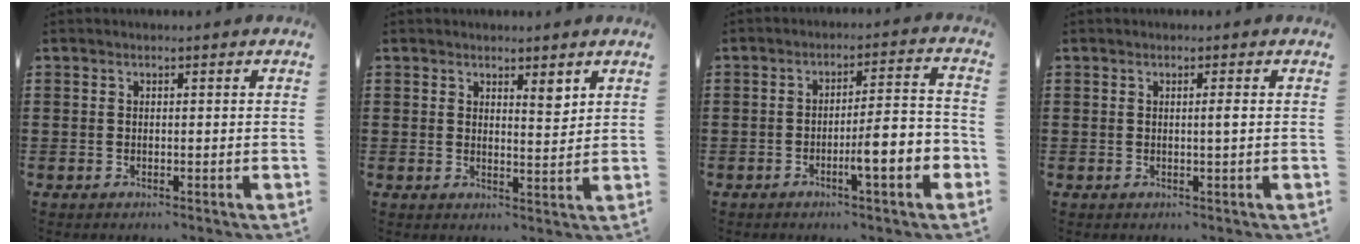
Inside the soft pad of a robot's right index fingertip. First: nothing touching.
{"total": 2.8, "force": [2.3, 0.8, 1.4], "torque": [-0.022, 0.001, 0.040]}
{"total": 6.9, "force": [-2.9, 0.9, 6.2], "torque": [-0.090, -0.003, -0.051]}
{"total": 1.2, "force": [0.1, -0.2, 1.1], "torque": [-0.022, -0.004, 0.000]}